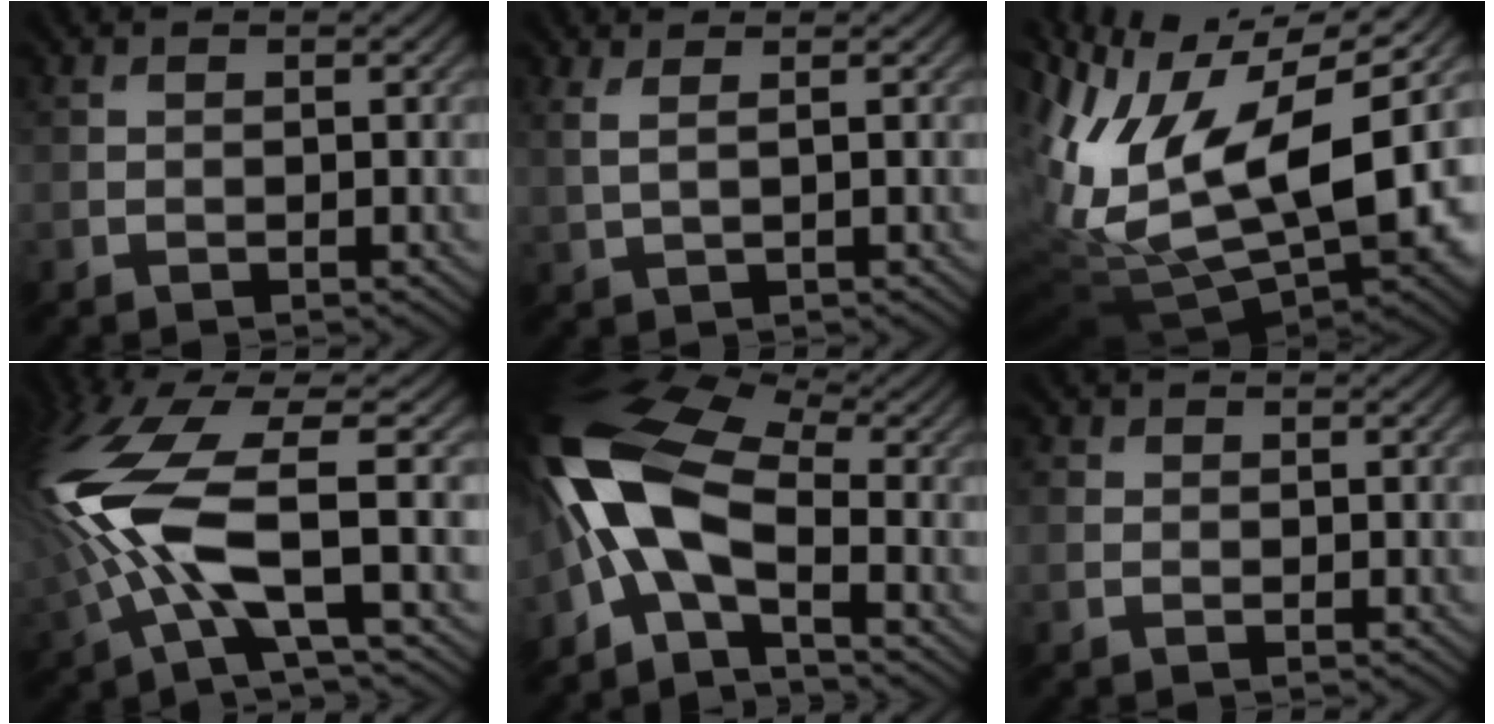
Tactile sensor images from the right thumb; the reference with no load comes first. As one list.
[{"total": 2.1, "force": [1.2, 0.5, 1.7], "torque": [-0.032, 0.001, 0.020]}, {"total": 18.1, "force": [-0.1, 7.9, 16.3], "torque": [-0.310, -0.023, 0.015]}, {"total": 13.6, "force": [-0.8, 4.6, 12.7], "torque": [-0.316, -0.001, -0.022]}, {"total": 13.5, "force": [-2.2, 5.9, 12.0], "torque": [-0.258, 0.017, -0.067]}, {"total": 0.6, "force": [0.1, 0.5, 0.1], "torque": [-0.001, -0.003, 0.000]}]